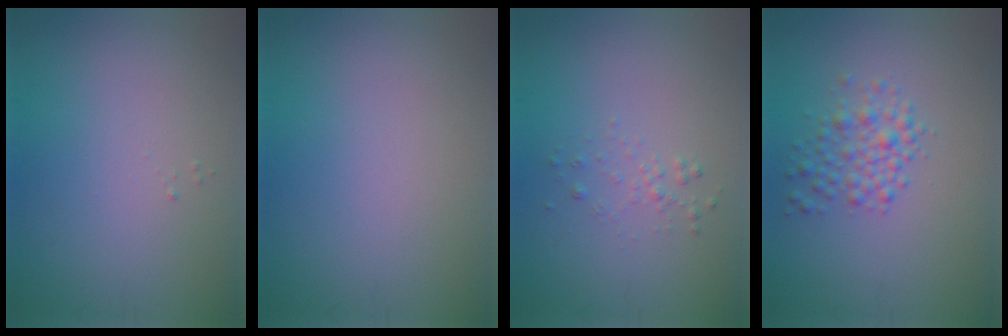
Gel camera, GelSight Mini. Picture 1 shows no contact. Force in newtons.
{"total": 0.0}
{"total": 0.9, "press": 0.9, "slide": 0.0}
{"total": 2.6, "press": 2.6, "slide": 0.1}